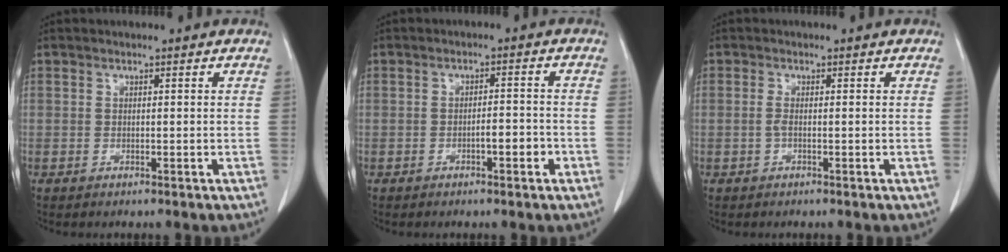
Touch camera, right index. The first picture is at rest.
{"total": 3.0, "force": [-1.4, 0.7, 2.6], "torque": [-0.039, 0.003, -0.021]}
{"total": 1.0, "force": [-0.2, 0.0, 1.0], "torque": [-0.021, 0.000, -0.006]}